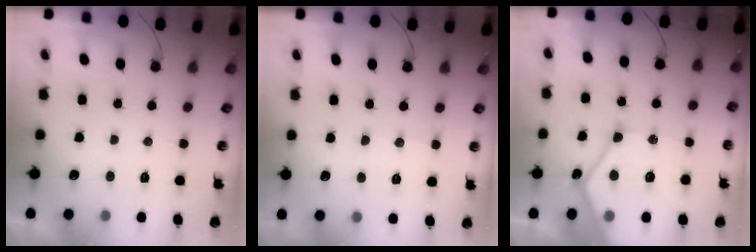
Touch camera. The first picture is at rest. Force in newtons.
{"total": 7.3, "press": 7.3, "slide": 0.6}
{"total": 18.3, "press": 18.3, "slide": 1.6}